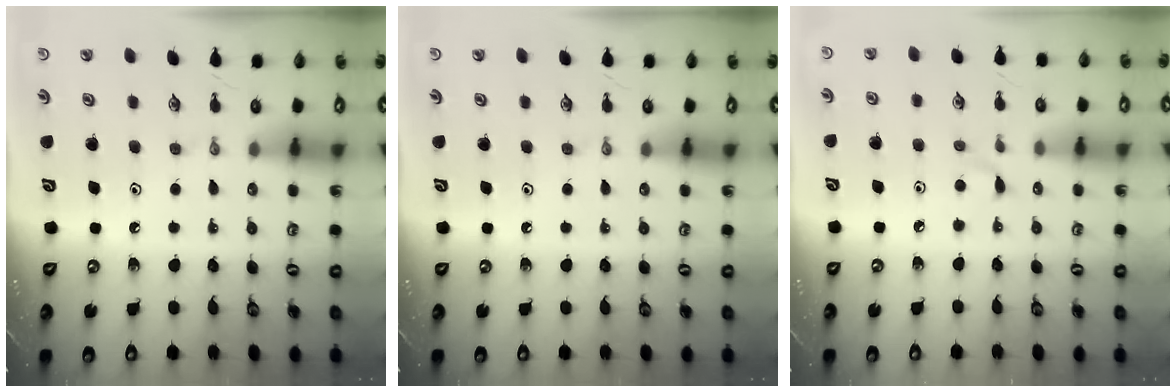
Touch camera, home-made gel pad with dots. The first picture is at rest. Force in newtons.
{"total": 0.0}
{"total": 3.6, "press": 3.6, "slide": 0.6}